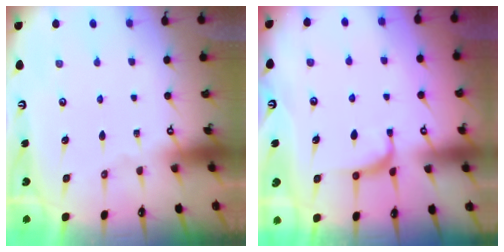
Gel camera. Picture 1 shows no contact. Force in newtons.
{"total": 0.8, "press": 0.6, "slide": 0.6}